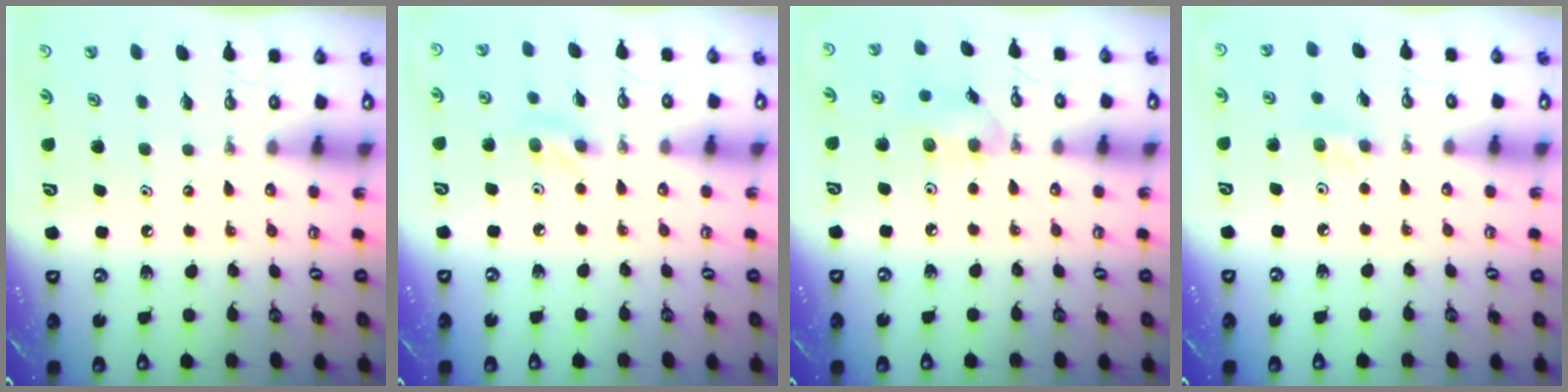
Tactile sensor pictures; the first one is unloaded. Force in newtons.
{"total": 6.4, "press": 6.0, "slide": 2.2}
{"total": 7.7, "press": 7.6, "slide": 0.5}
{"total": 5.2, "press": 5.1, "slide": 0.7}